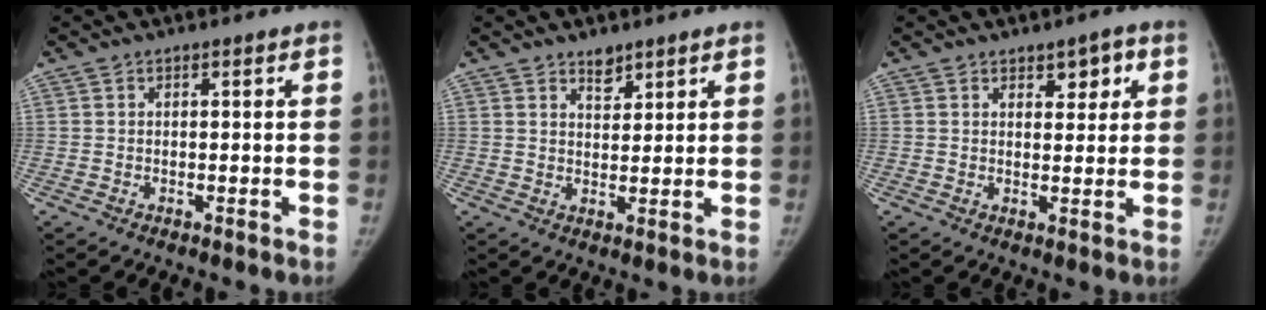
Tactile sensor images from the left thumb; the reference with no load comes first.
{"total": 3.0, "force": [2.3, 1.6, 1.2], "torque": [-0.004, -0.018, 0.040]}
{"total": 4.2, "force": [2.1, 2.3, 2.8], "torque": [-0.013, -0.009, 0.028]}